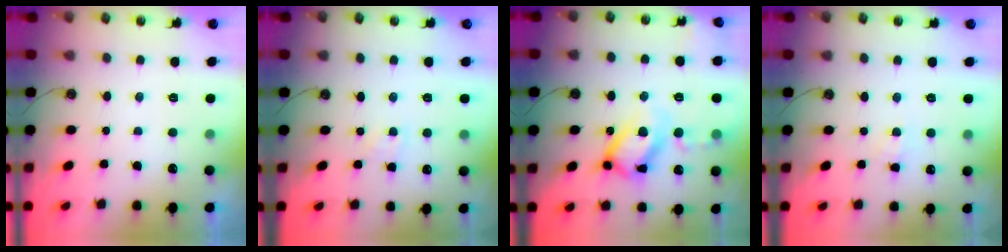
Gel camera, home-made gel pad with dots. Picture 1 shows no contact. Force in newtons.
{"total": 2.7, "press": 2.7, "slide": 0.3}
{"total": 17.7, "press": 17.6, "slide": 1.5}
{"total": 2.8, "press": 2.8, "slide": 0.5}